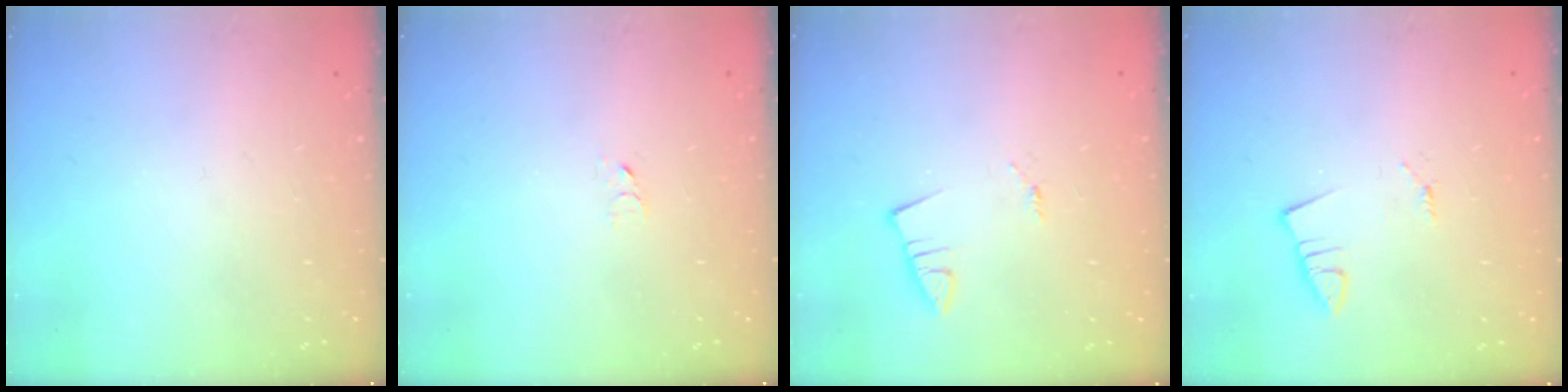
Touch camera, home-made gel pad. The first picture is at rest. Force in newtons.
{"total": 2.5, "press": 2.5, "slide": 0.2}
{"total": 1.2, "press": 1.2, "slide": 0.1}
{"total": 1.2, "press": 1.2, "slide": 0.1}